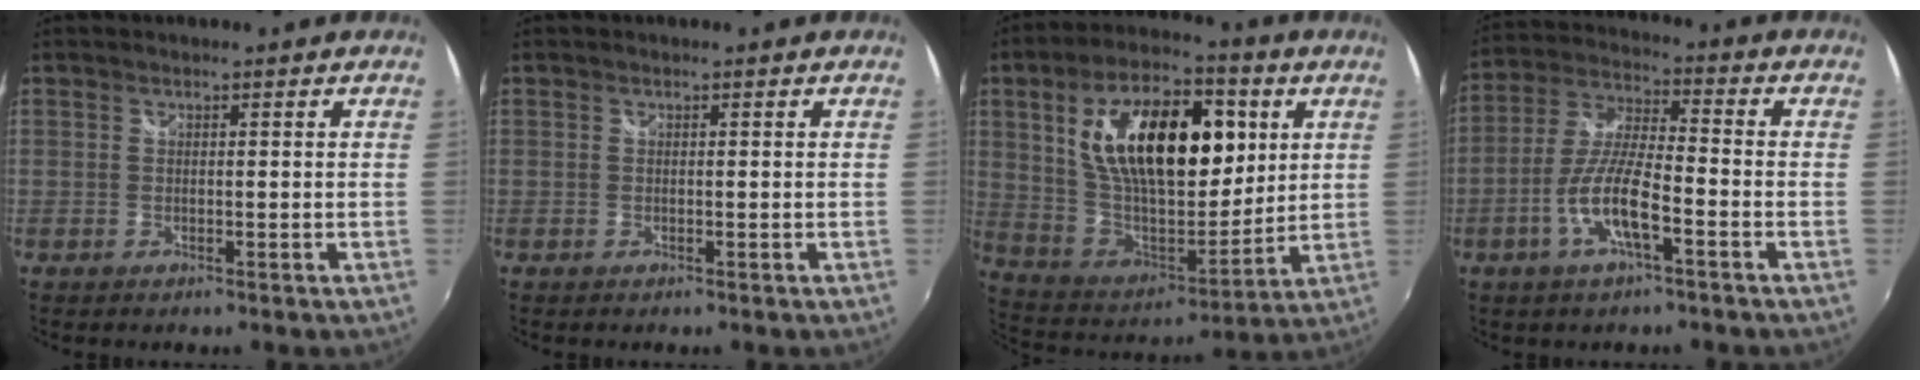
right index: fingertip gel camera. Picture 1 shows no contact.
{"total": 0.0}
{"total": 25.5, "force": [7.2, 13.0, 20.7], "torque": [-0.371, 0.012, 0.132]}
{"total": 10.5, "force": [-4.6, 2.3, 9.1], "torque": [-0.192, -0.003, -0.087]}